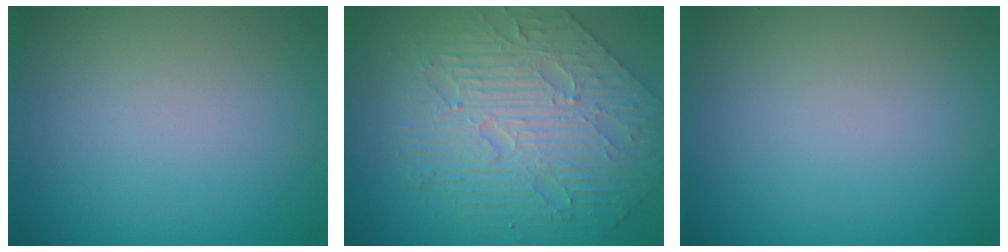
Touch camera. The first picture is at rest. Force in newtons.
{"total": 6.4, "press": 5.4, "slide": 3.4}
{"total": 0.0}